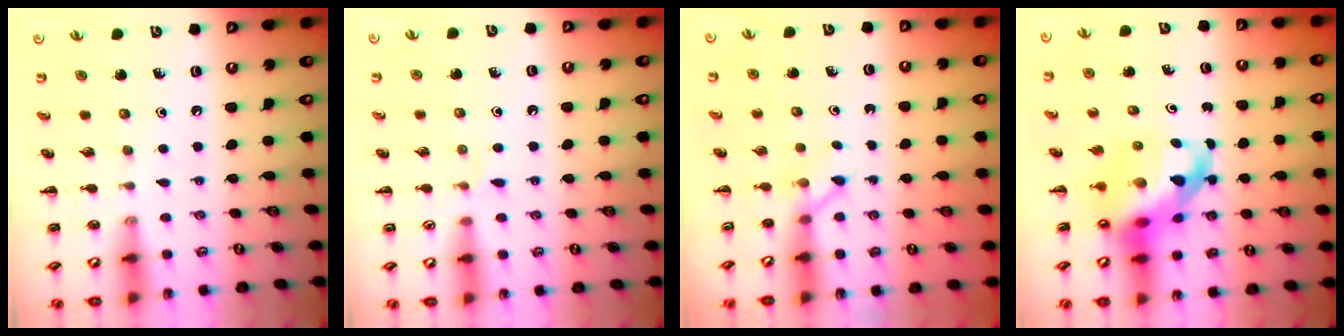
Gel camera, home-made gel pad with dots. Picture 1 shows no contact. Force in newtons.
{"total": 3.2, "press": 2.9, "slide": 1.3}
{"total": 2.8, "press": 2.6, "slide": 1.0}
{"total": 11.8, "press": 11.4, "slide": 3.1}